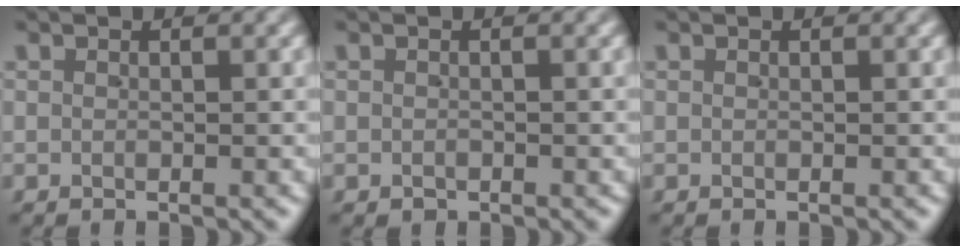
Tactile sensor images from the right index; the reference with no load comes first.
{"total": 0.8, "force": [-0.6, 0.5, 0.1], "torque": [-0.004, -0.011, -0.002]}
{"total": 0.0}